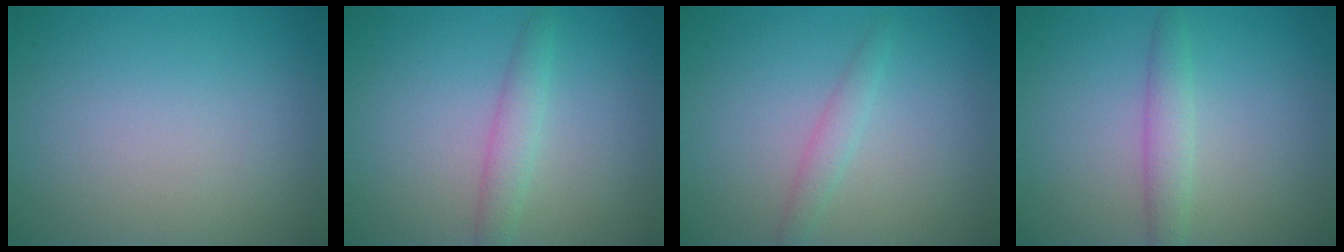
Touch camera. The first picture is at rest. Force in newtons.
{"total": 2.0, "press": 2.0, "slide": 0.0}
{"total": 1.4, "press": 1.4, "slide": 0.1}
{"total": 2.1, "press": 2.1, "slide": 0.1}